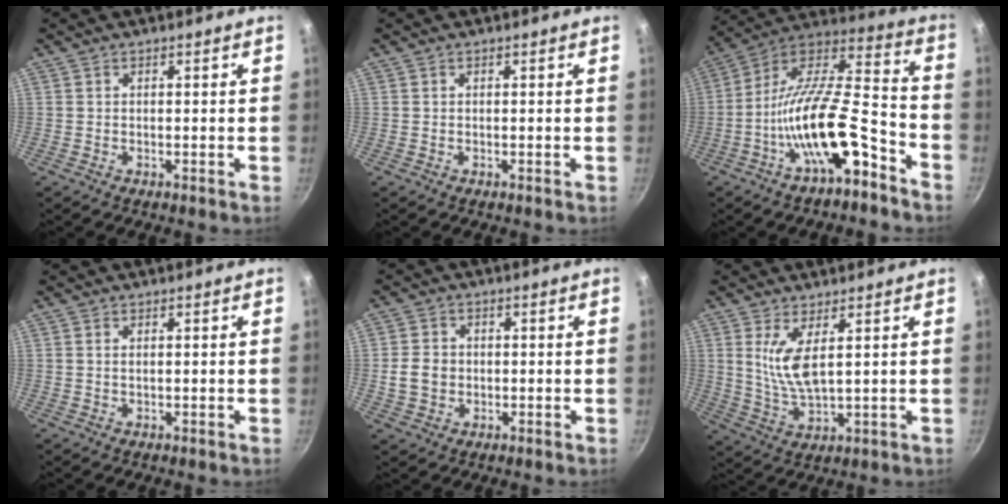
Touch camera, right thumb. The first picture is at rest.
{"total": 0.0}
{"total": 19.5, "force": [-9.1, 6.6, 16.0], "torque": [-0.263, 0.065, -0.170]}
{"total": 0.8, "force": [0.3, 0.3, 0.6], "torque": [-0.012, 0.001, 0.005]}
{"total": 5.2, "force": [-0.4, 4.4, 2.8], "torque": [-0.039, 0.007, -0.008]}
{"total": 7.5, "force": [2.6, 2.4, 6.6], "torque": [-0.133, -0.029, 0.060]}